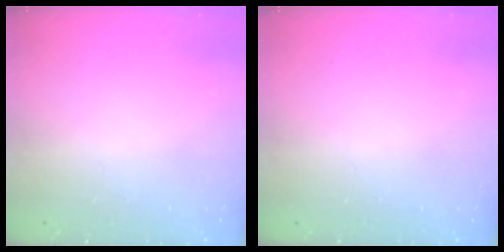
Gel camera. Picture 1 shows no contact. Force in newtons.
{"total": 0.0}